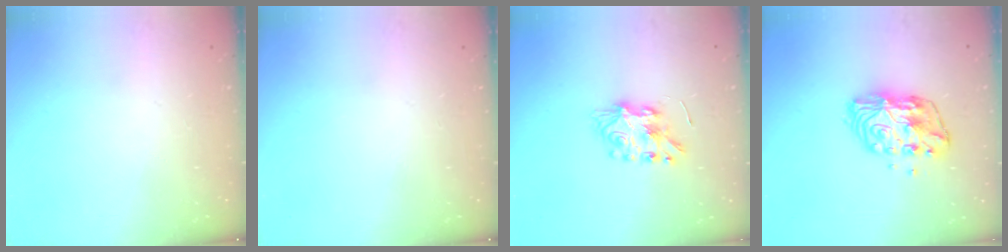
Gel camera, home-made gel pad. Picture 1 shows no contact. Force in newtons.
{"total": 0.0}
{"total": 7.7, "press": 7.7, "slide": 0.6}
{"total": 12.5, "press": 12.5, "slide": 1.0}